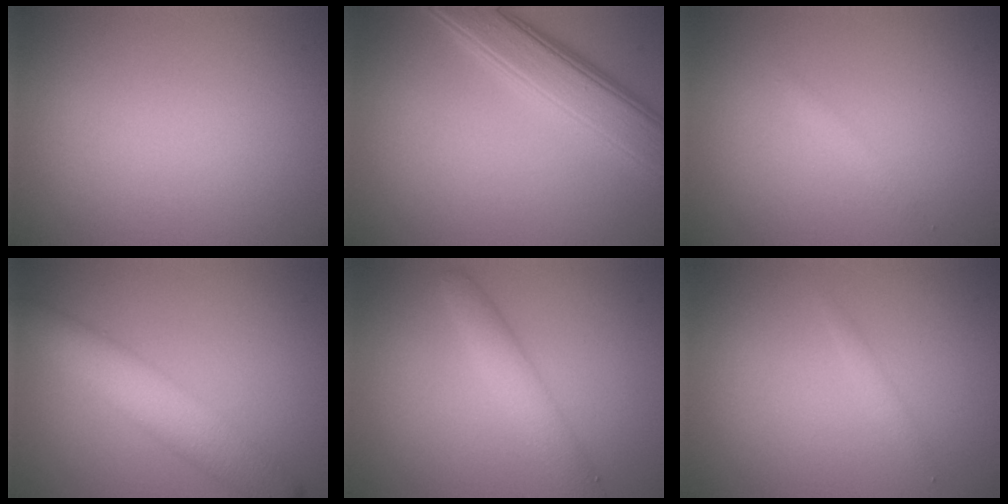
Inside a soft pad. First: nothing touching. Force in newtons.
{"total": 5.7, "press": 5.7, "slide": 0.3}
{"total": 0.7, "press": 0.7, "slide": 0.1}
{"total": 5.2, "press": 5.2, "slide": 0.1}
{"total": 3.0, "press": 3.0, "slide": 0.3}
{"total": 0.8, "press": 0.8, "slide": 0.0}